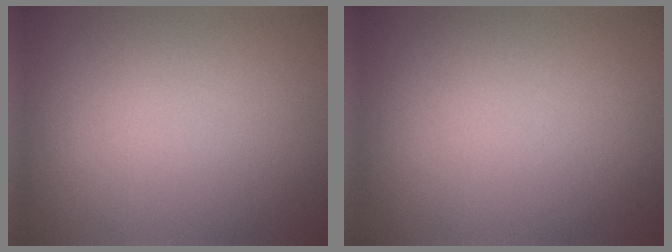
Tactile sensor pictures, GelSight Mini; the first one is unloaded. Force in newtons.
{"total": 0.0}